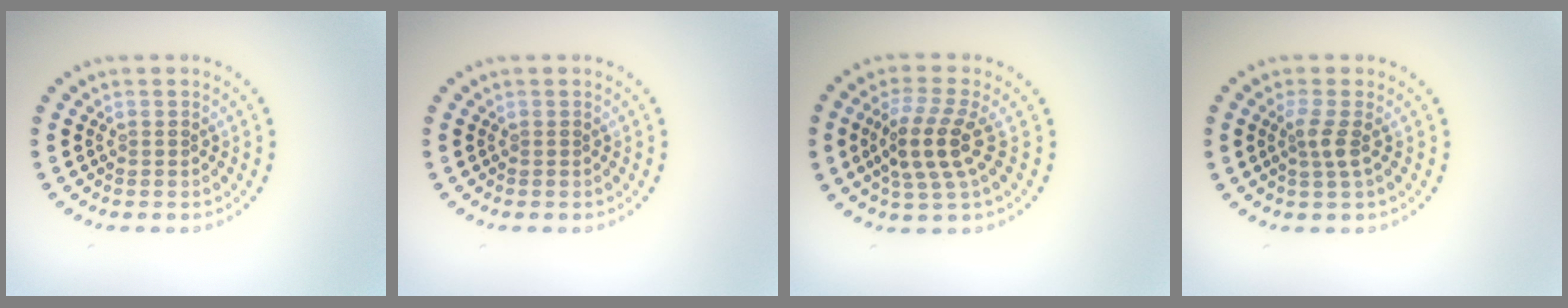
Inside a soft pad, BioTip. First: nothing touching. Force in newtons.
{"total": 0.0}
{"total": 4.0, "press": 3.4, "slide": 2.1}
{"total": 1.8, "press": 1.4, "slide": 1.1}